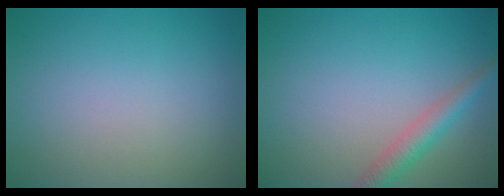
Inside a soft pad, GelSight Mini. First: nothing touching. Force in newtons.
{"total": 2.7, "press": 2.7, "slide": 0.1}